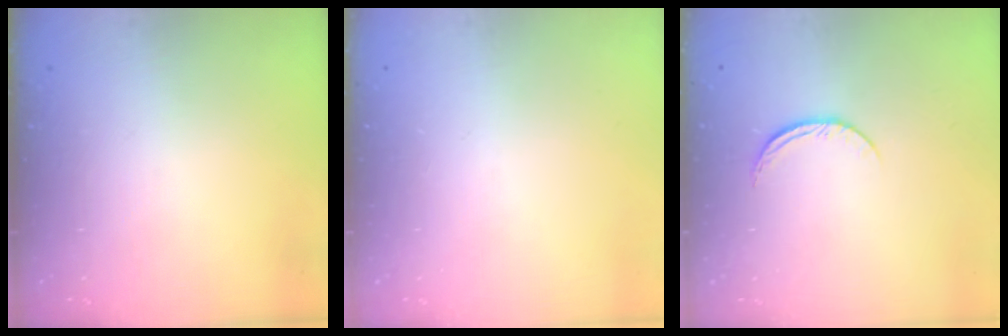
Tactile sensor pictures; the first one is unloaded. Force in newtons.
{"total": 0.0}
{"total": 6.5, "press": 6.5, "slide": 0.7}